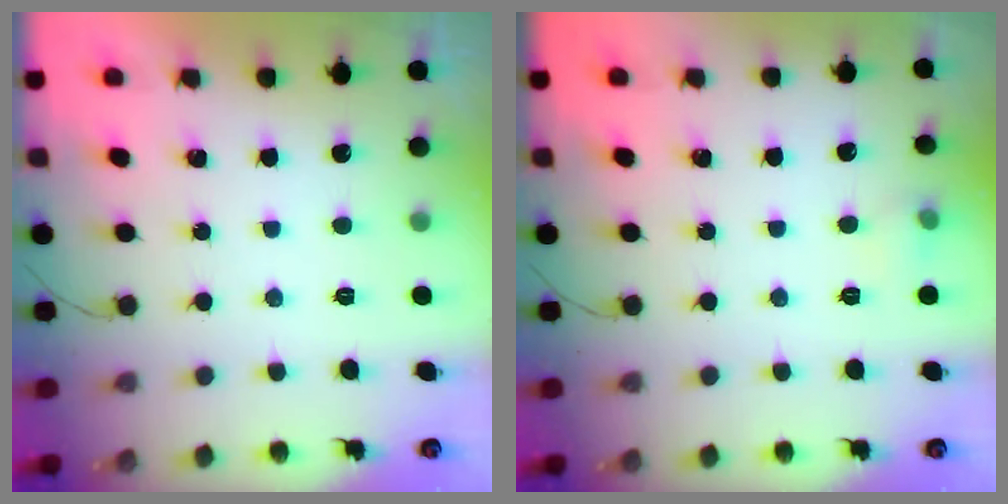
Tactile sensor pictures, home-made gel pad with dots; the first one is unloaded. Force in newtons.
{"total": 4.5, "press": 4.2, "slide": 1.6}